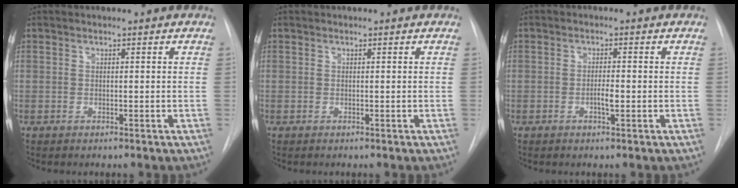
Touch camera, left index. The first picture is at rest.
{"total": 0.0}
{"total": 2.0, "force": [-0.6, 0.3, 1.8], "torque": [-0.033, 0.001, -0.012]}